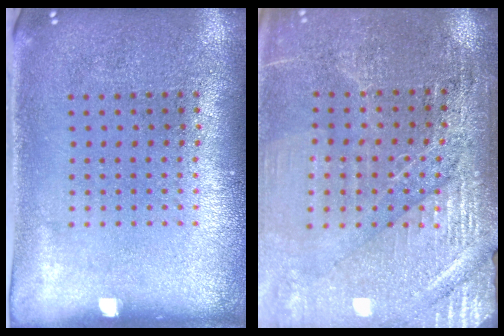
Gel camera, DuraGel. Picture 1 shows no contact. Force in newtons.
{"total": 3.3, "press": 3.3, "slide": 0.0}